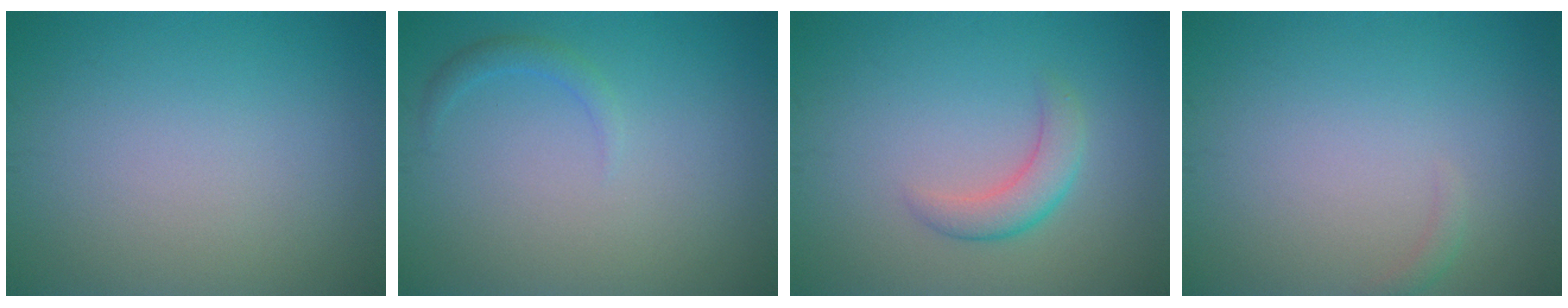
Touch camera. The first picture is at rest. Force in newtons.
{"total": 1.1, "press": 1.1, "slide": 0.0}
{"total": 2.6, "press": 2.6, "slide": 0.1}
{"total": 0.7, "press": 0.7, "slide": 0.2}